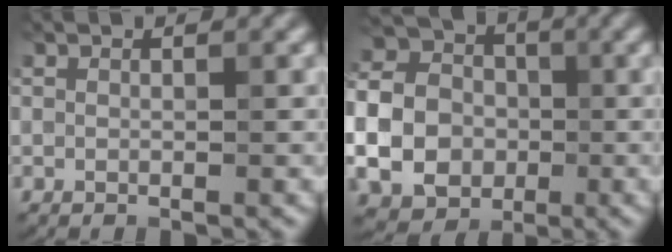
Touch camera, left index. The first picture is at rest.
{"total": 10.0, "force": [-2.2, 8.2, 5.2], "torque": [-0.133, -0.009, -0.056]}